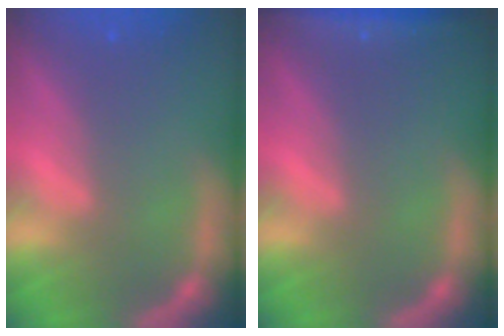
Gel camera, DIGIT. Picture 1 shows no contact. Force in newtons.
{"total": 3.5}